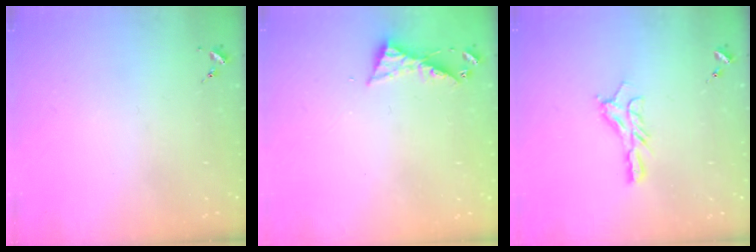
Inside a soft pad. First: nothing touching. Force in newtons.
{"total": 5.2, "press": 5.2, "slide": 0.4}
{"total": 9.5, "press": 9.5, "slide": 0.4}